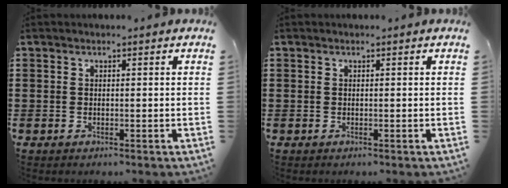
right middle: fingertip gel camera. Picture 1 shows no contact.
{"total": 0.0}